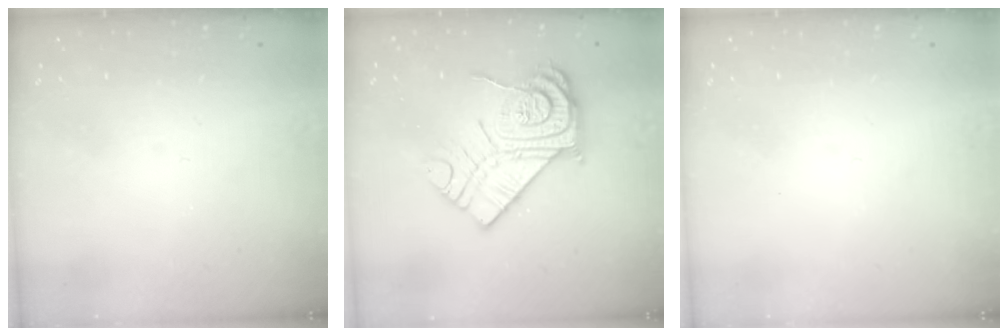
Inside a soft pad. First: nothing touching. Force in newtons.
{"total": 17.3, "press": 17.2, "slide": 1.3}
{"total": 0.0}